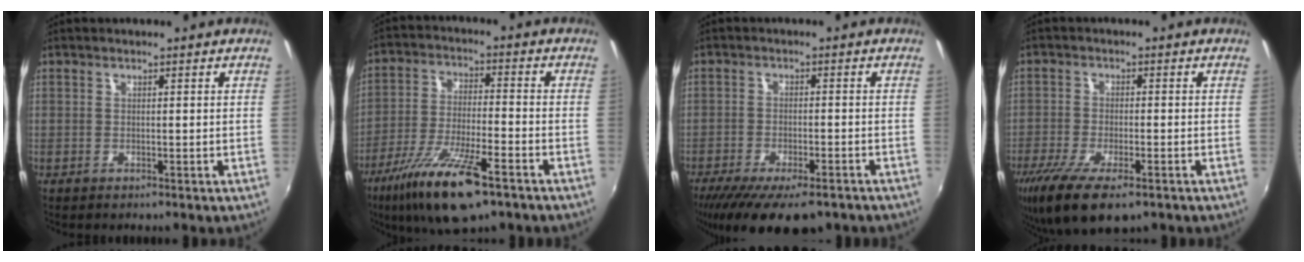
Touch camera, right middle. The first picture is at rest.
{"total": 15.3, "force": [-9.8, 3.7, 11.2], "torque": [-0.225, -0.040, -0.179]}
{"total": 14.8, "force": [-11.0, 4.5, 8.8], "torque": [-0.182, -0.050, -0.170]}
{"total": 13.3, "force": [-8.4, 4.5, 9.2], "torque": [-0.199, -0.049, -0.143]}